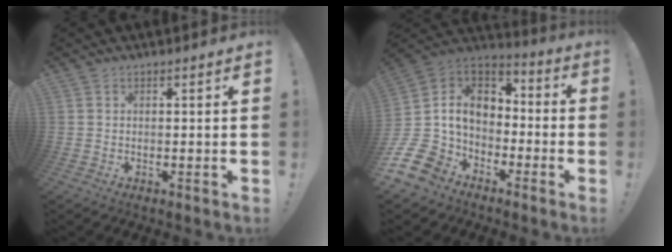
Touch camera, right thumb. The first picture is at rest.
{"total": 13.6, "force": [-3.1, 10.9, 7.5], "torque": [-0.150, 0.007, -0.047]}